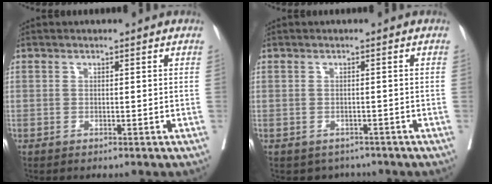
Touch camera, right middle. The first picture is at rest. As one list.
[{"total": 3.5, "force": [-2.8, 1.9, 0.7], "torque": [-0.007, 0.008, -0.035]}]